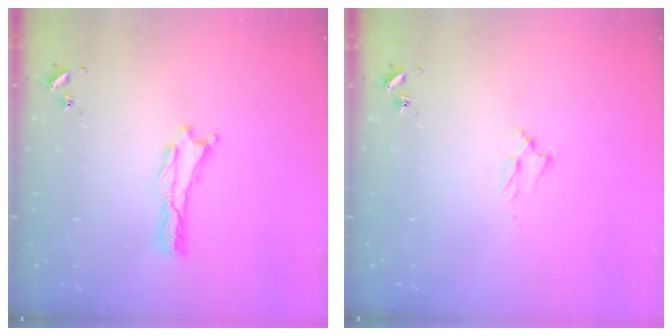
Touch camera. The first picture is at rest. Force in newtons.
{"total": 1.7, "press": 1.6, "slide": 0.3}